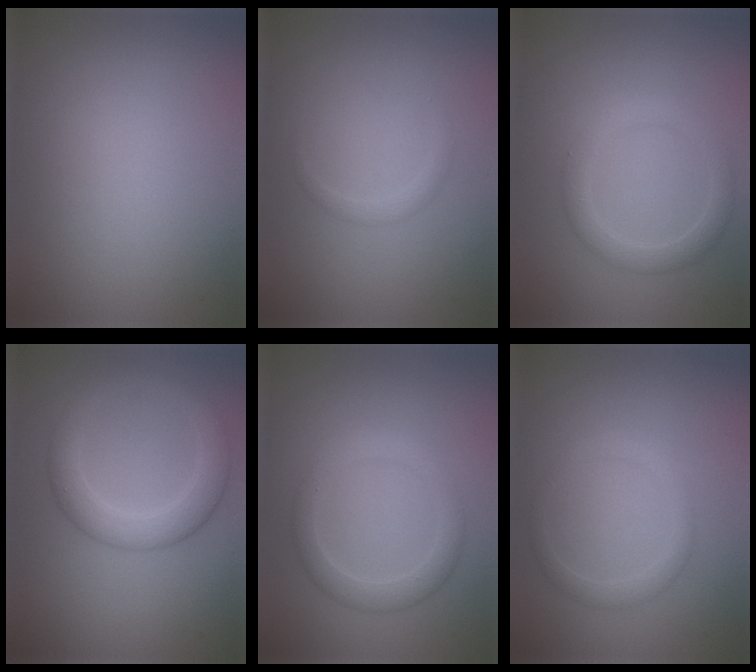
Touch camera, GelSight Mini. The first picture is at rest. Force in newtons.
{"total": 0.9, "press": 0.9, "slide": 0.0}
{"total": 2.5, "press": 2.5, "slide": 0.1}
{"total": 4.0, "press": 4.0, "slide": 0.1}
{"total": 2.6, "press": 2.6, "slide": 0.1}
{"total": 1.5, "press": 1.5, "slide": 0.1}